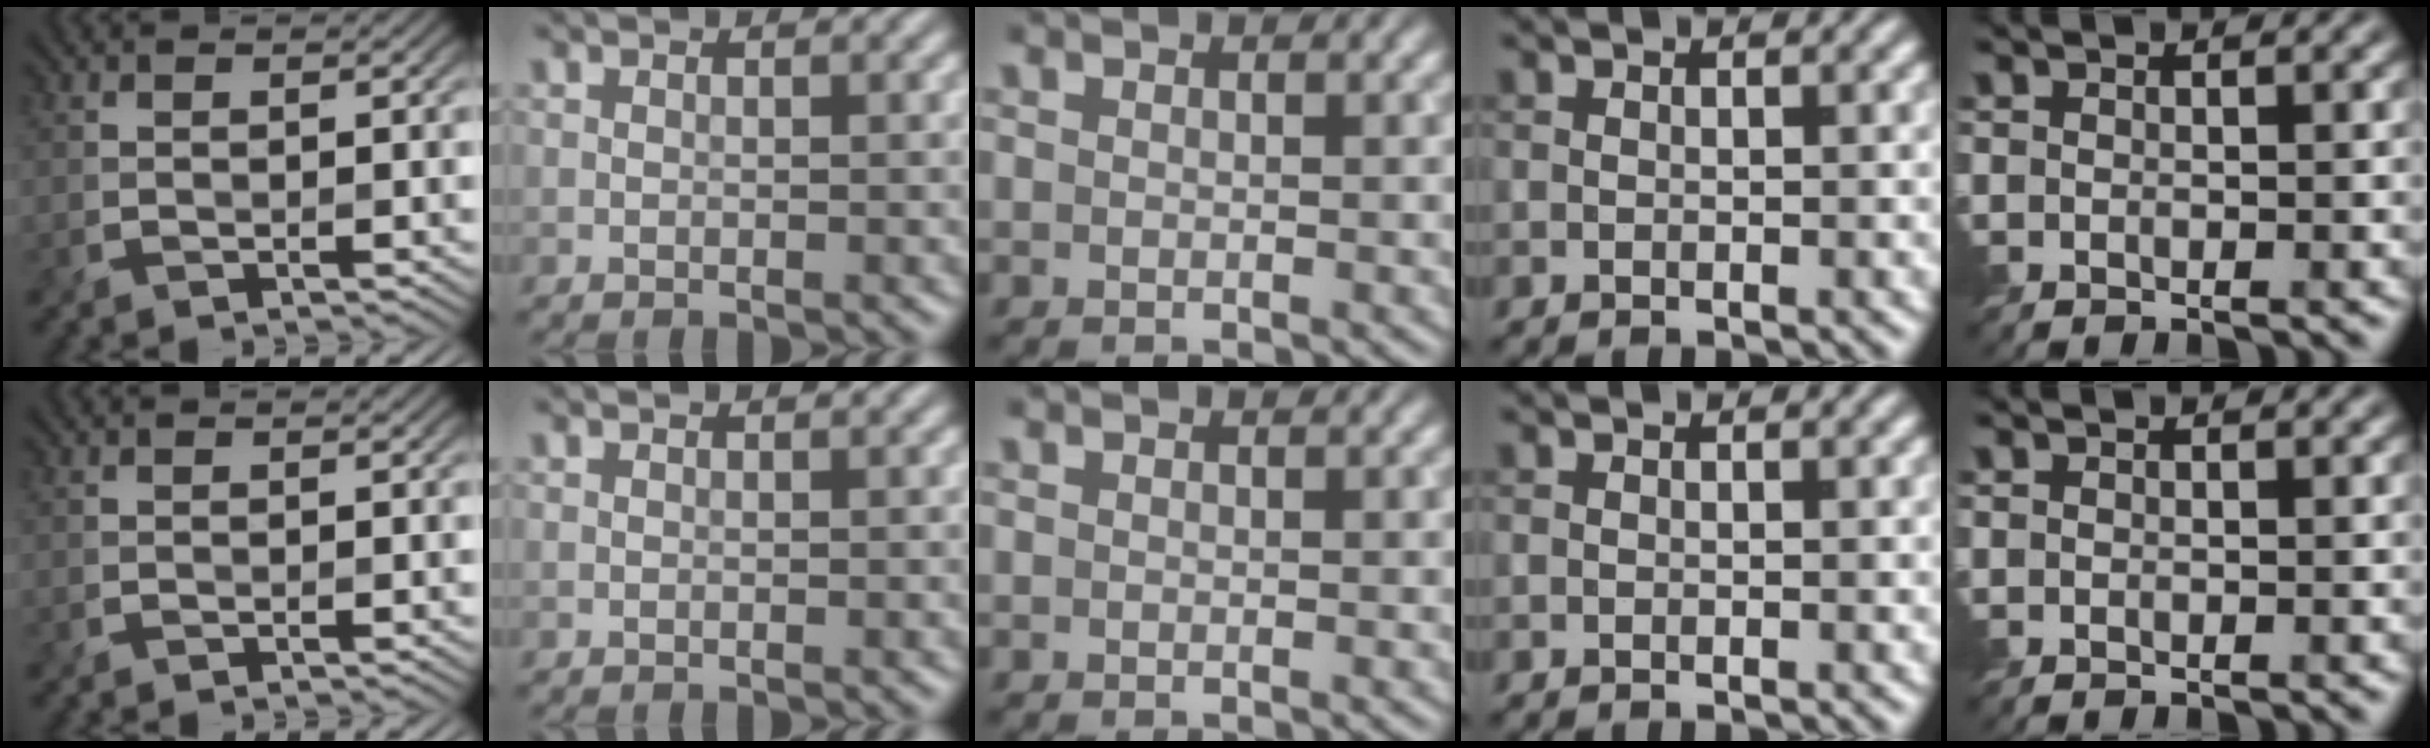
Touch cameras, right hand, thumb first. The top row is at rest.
{}